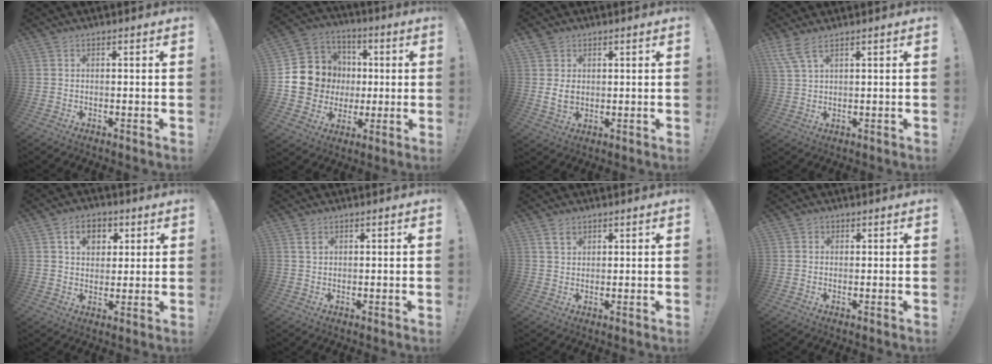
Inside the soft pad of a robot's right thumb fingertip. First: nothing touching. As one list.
[{"total": 14.5, "force": [-0.1, 13.8, 4.4], "torque": [-0.068, 0.007, 0.031]}, {"total": 5.5, "force": [1.4, 4.4, 3.0], "torque": [-0.043, -0.005, 0.025]}, {"total": 4.8, "force": [3.4, 0.7, 3.4], "torque": [-0.074, -0.009, 0.064]}, {"total": 8.6, "force": [3.4, 6.6, 4.3], "torque": [-0.056, -0.007, 0.064]}, {"total": 1.6, "force": [1.1, 0.9, 0.8], "torque": [0.008, -0.010, 0.015]}, {"total": 3.4, "force": [2.1, 2.4, 1.4], "torque": [-0.021, -0.006, 0.038]}, {"total": 1.0, "force": [0.4, 0.9, 0.1], "torque": [0.005, -0.002, 0.006]}]